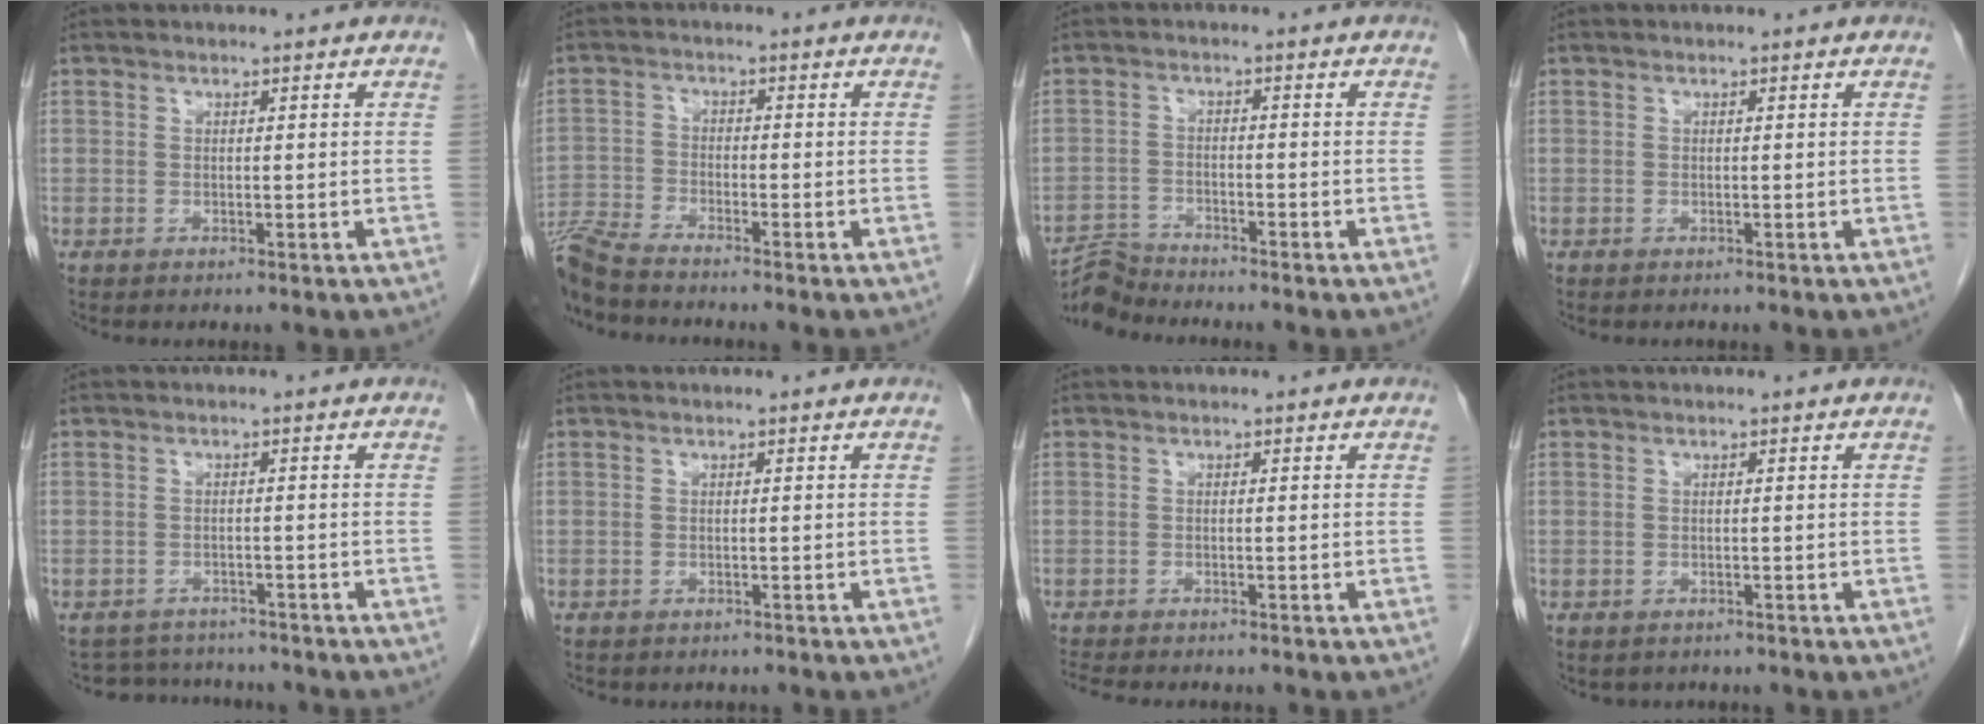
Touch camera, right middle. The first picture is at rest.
{"total": 7.7, "force": [-7.3, -0.2, 2.5], "torque": [-0.049, -0.017, -0.139]}
{"total": 4.4, "force": [-4.3, -0.9, -0.8], "torque": [0.011, -0.011, -0.080]}
{"total": 0.0}
{"total": 5.8, "force": [-5.6, 1.7, 0.1], "torque": [-0.001, 0.011, -0.075]}
{"total": 1.6, "force": [-1.4, 0.7, 0.3], "torque": [-0.017, -0.002, -0.017]}
{"total": 5.9, "force": [-5.2, 1.1, 2.5], "torque": [-0.038, -0.012, -0.080]}
{"total": 1.2, "force": [-1.0, 0.8, 0.1], "torque": [-0.009, -0.001, -0.011]}